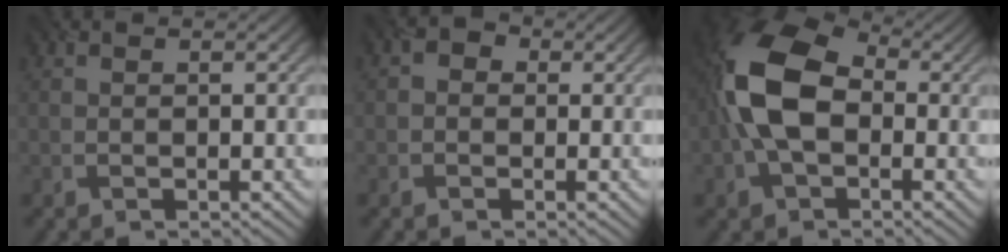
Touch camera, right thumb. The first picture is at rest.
{"total": 1.7, "force": [-0.4, 1.6, 0.5], "torque": [-0.005, 0.005, -0.013]}
{"total": 12.1, "force": [-0.3, 7.8, 9.3], "torque": [-0.214, 0.015, -0.021]}